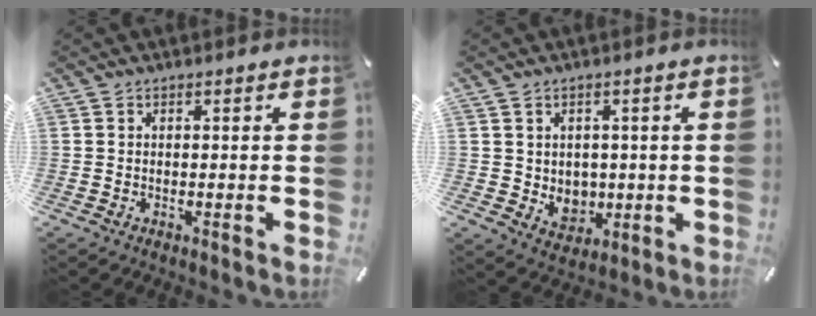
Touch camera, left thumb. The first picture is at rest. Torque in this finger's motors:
{"motor_torque": [0.14, 0.14, 0.01, 0.00, 0.02]}